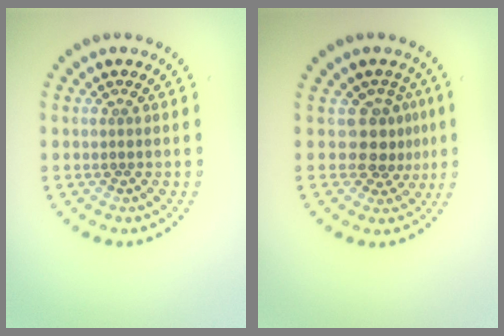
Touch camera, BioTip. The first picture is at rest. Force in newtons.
{"total": 2.8, "press": 2.1, "slide": 1.8}